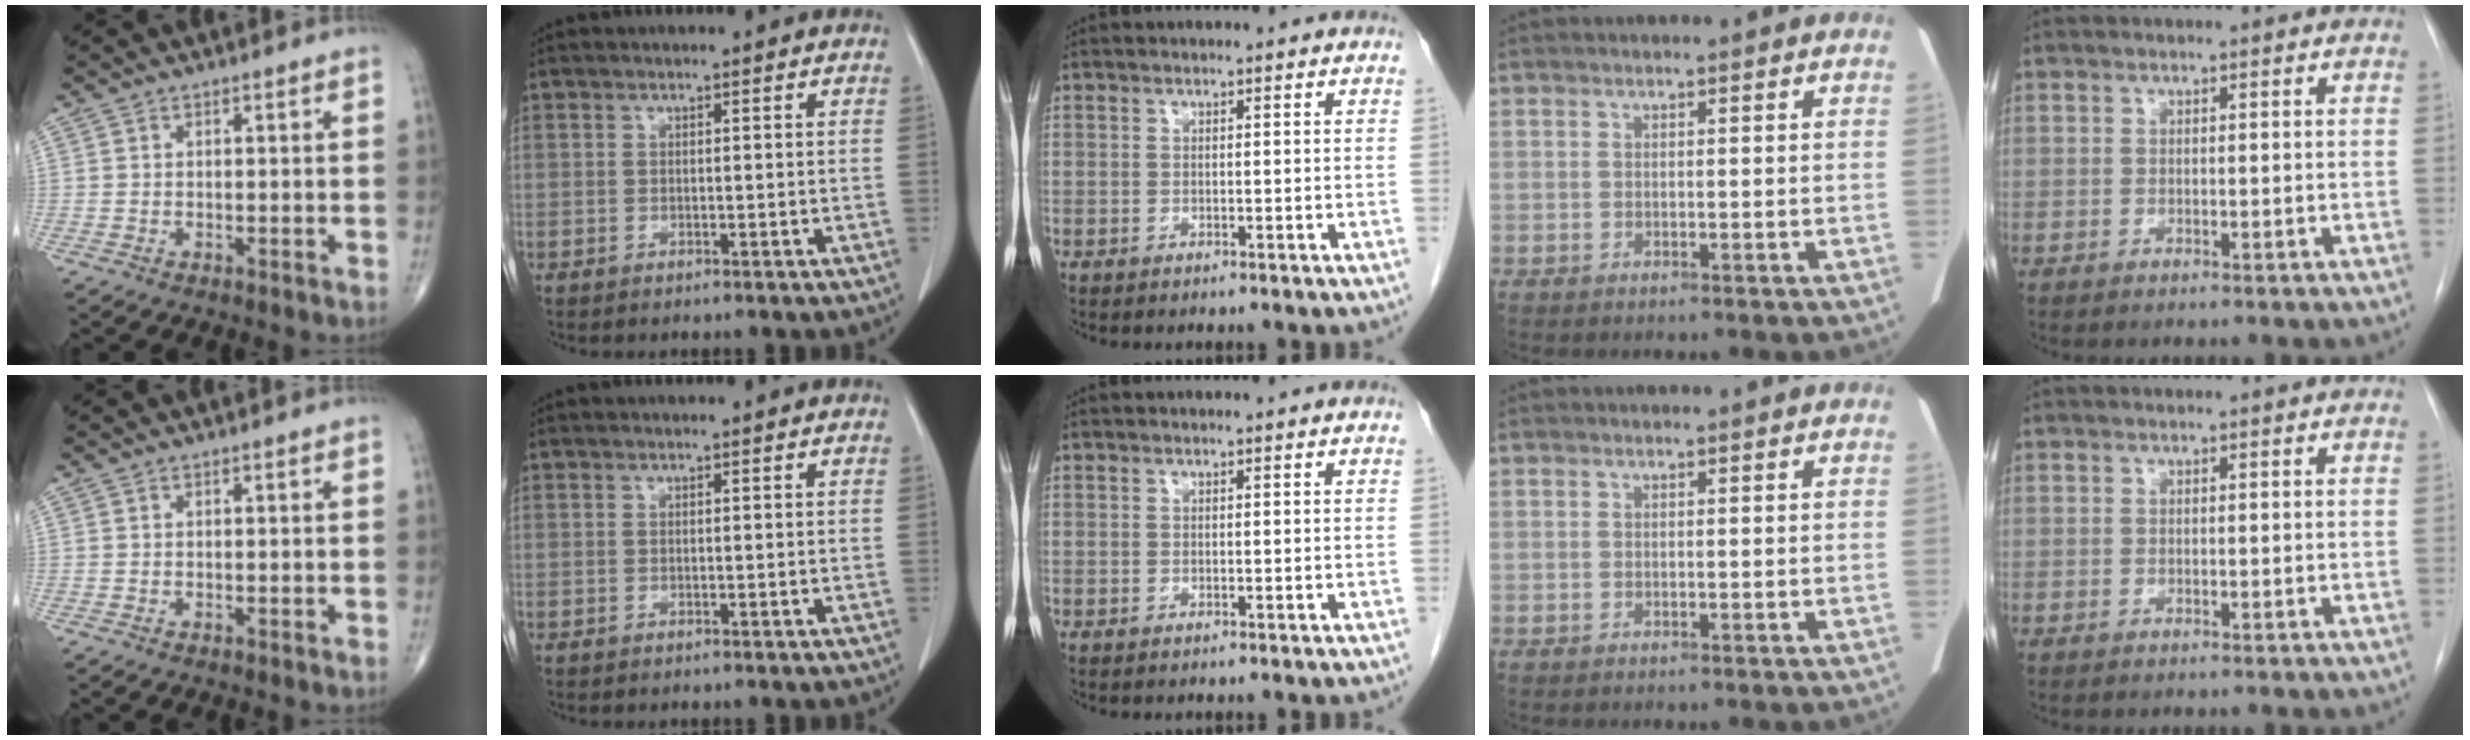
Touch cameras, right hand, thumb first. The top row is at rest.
{}